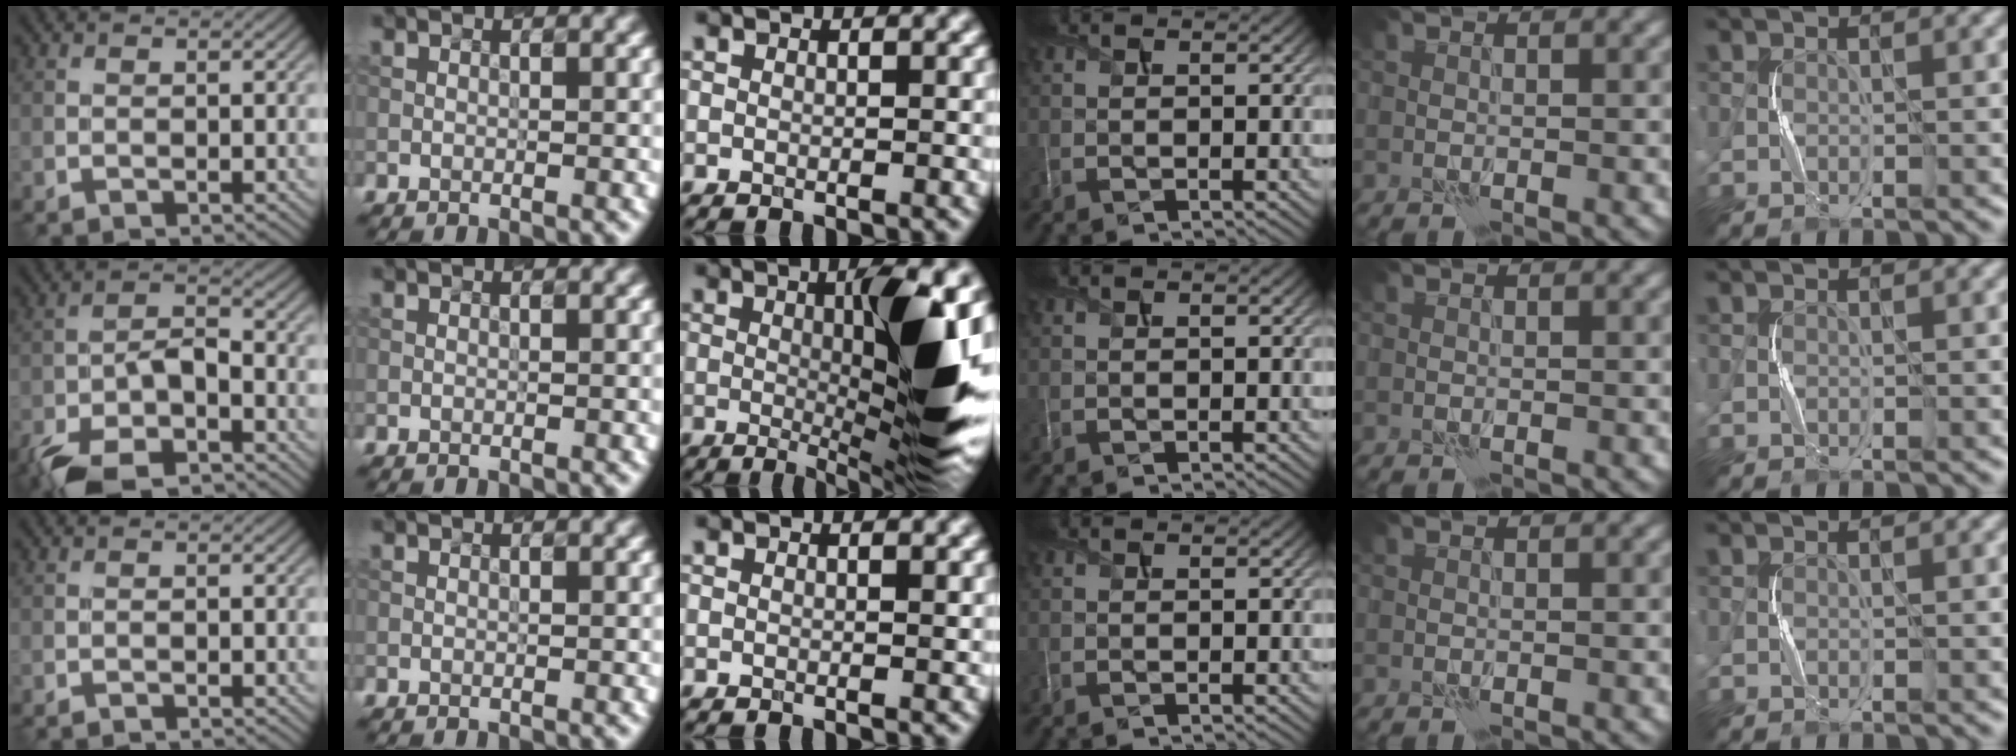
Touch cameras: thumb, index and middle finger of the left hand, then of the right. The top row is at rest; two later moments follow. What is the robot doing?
{"motion": "squeeze", "object": "paper clamp"}